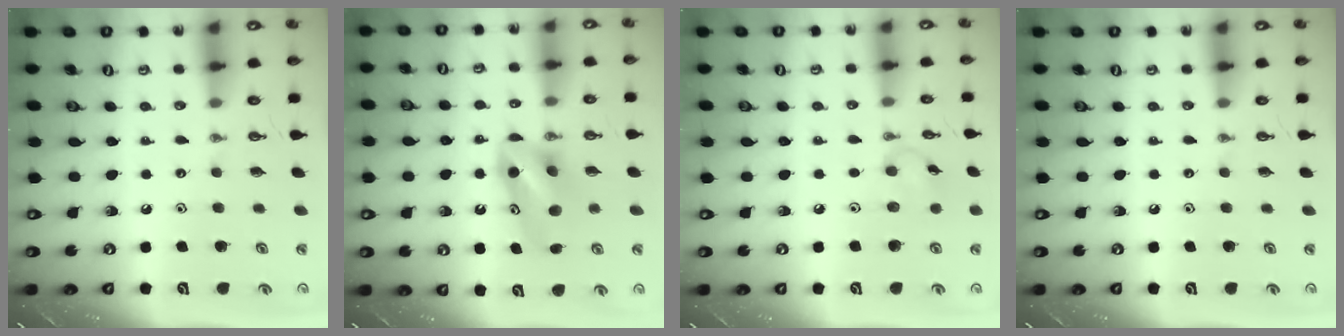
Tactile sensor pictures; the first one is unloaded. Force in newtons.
{"total": 8.2, "press": 8.0, "slide": 1.6}
{"total": 6.6, "press": 6.6, "slide": 0.6}
{"total": 0.0}